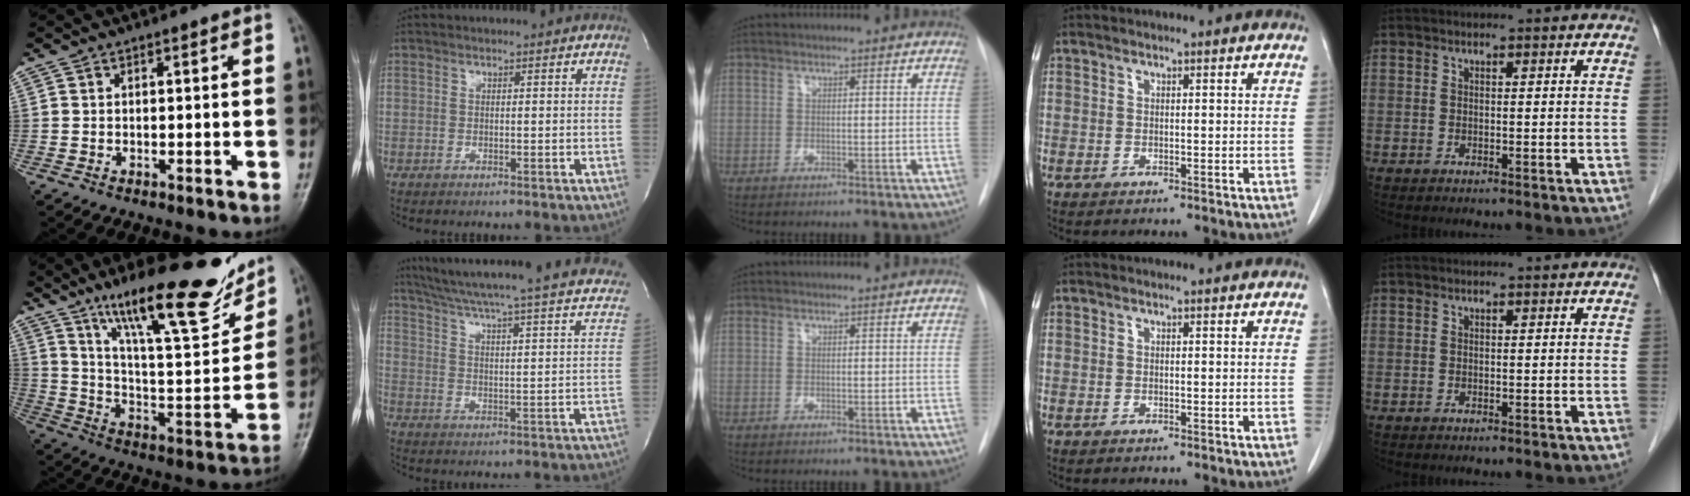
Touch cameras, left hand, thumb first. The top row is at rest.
{"thumb": {"total": 24.6, "force": [16.7, 6.1, 17.0], "torque": [-0.226, -0.073, 0.275]}, "index": {"total": 27.3, "force": [22.7, 2.5, 14.9], "torque": [-0.226, -0.039, 0.278]}, "middle": {"total": 1.4, "force": [-0.4, -0.7, -1.2], "torque": [0.028, -0.008, -0.007]}}